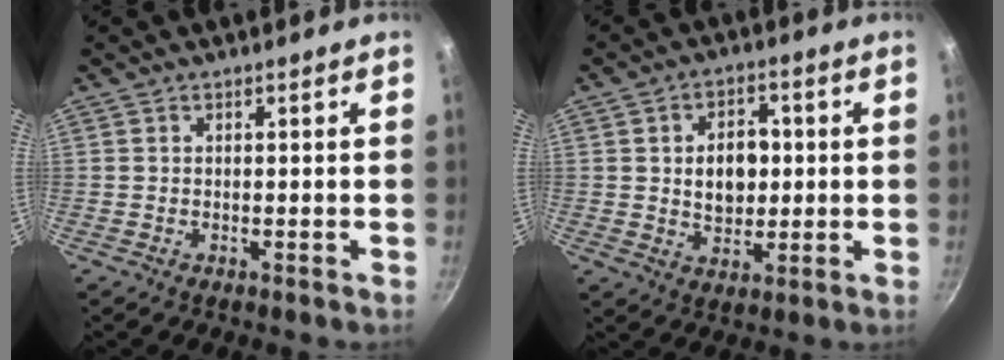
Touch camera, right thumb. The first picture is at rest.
{"total": 8.9, "force": [0.8, 6.3, 6.2], "torque": [-0.066, 0.003, 0.013]}